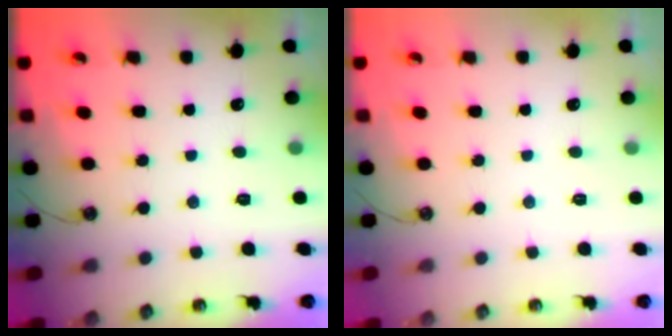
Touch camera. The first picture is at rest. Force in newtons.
{"total": 0.0}